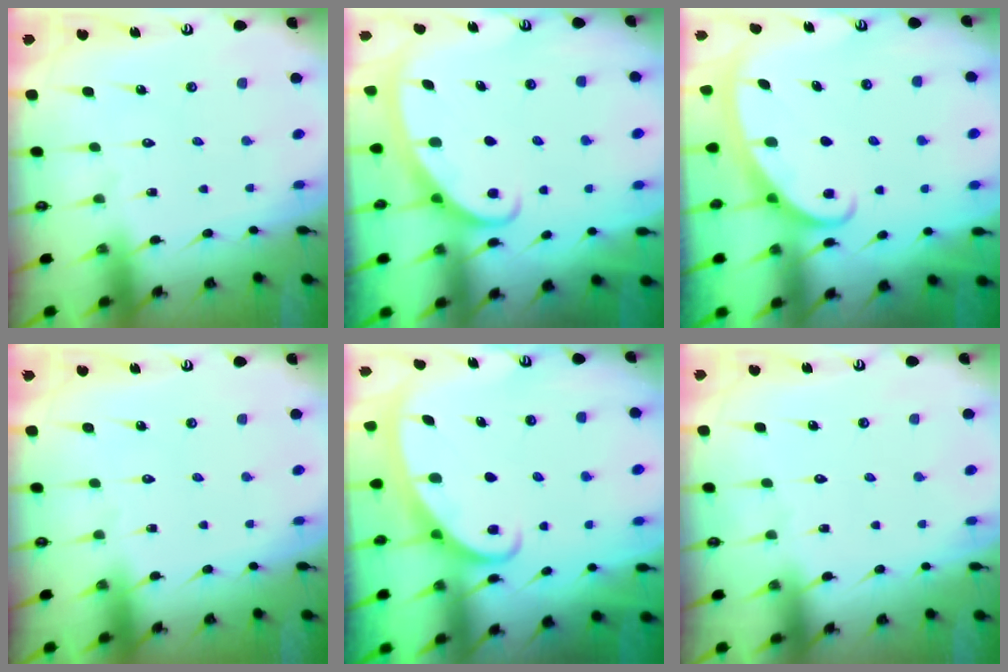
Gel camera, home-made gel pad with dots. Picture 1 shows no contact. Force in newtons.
{"total": 2.8, "press": 2.7, "slide": 0.4}
{"total": 2.7, "press": 2.7, "slide": 0.4}
{"total": 0.0}
{"total": 2.6, "press": 2.6, "slide": 0.3}
{"total": 0.0}